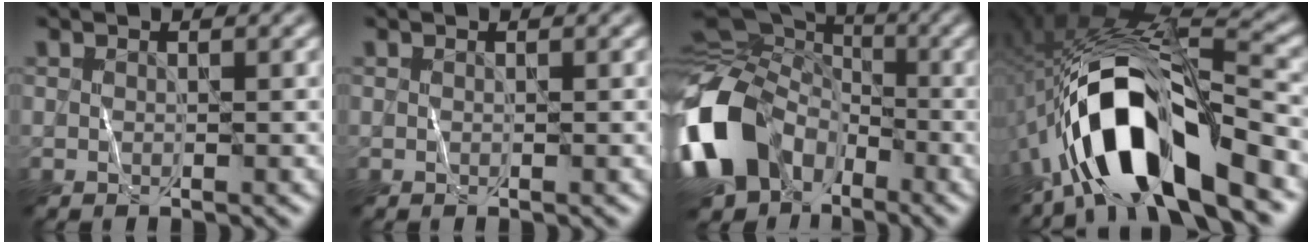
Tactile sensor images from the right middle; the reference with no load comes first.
{"total": 0.0}
{"total": 15.8, "force": [-6.0, 11.1, 9.5], "torque": [-0.217, -0.012, -0.120]}
{"total": 12.5, "force": [-6.1, 4.1, 10.1], "torque": [-0.192, 0.011, -0.116]}